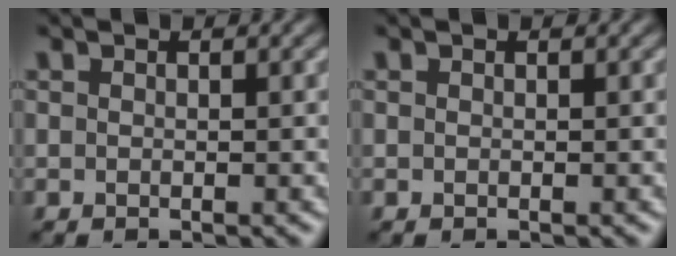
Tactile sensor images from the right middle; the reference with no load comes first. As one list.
[{"total": 0.0}]